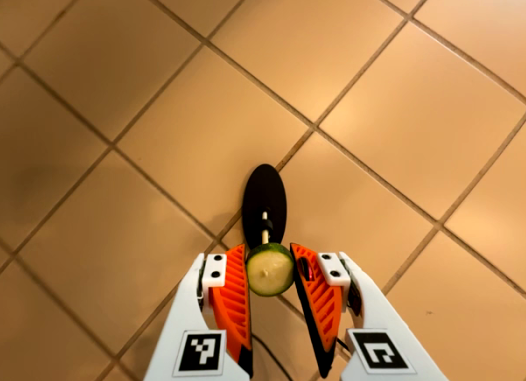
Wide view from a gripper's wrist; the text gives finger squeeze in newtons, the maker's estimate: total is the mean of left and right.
{"total": 6.5, "left": 5.9, "right": 7.1}